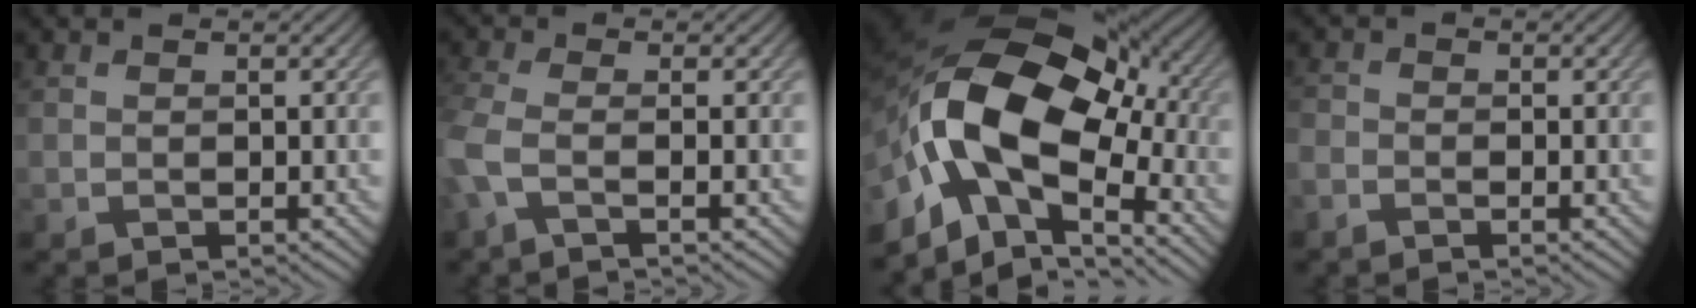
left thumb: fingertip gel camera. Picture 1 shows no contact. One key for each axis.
{"total": 3.6, "fx": -1.6, "fy": 0.8, "fz": 3.2, "tx": -0.080, "ty": -0.008, "tz": -0.050}
{"total": 18.2, "fx": -2.5, "fy": 10.9, "fz": 14.3, "tx": -0.283, "ty": -0.001, "tz": -0.051}
{"total": 1.8, "fx": -1.5, "fy": 0.6, "fz": 0.6, "tx": -0.015, "ty": -0.003, "tz": -0.040}